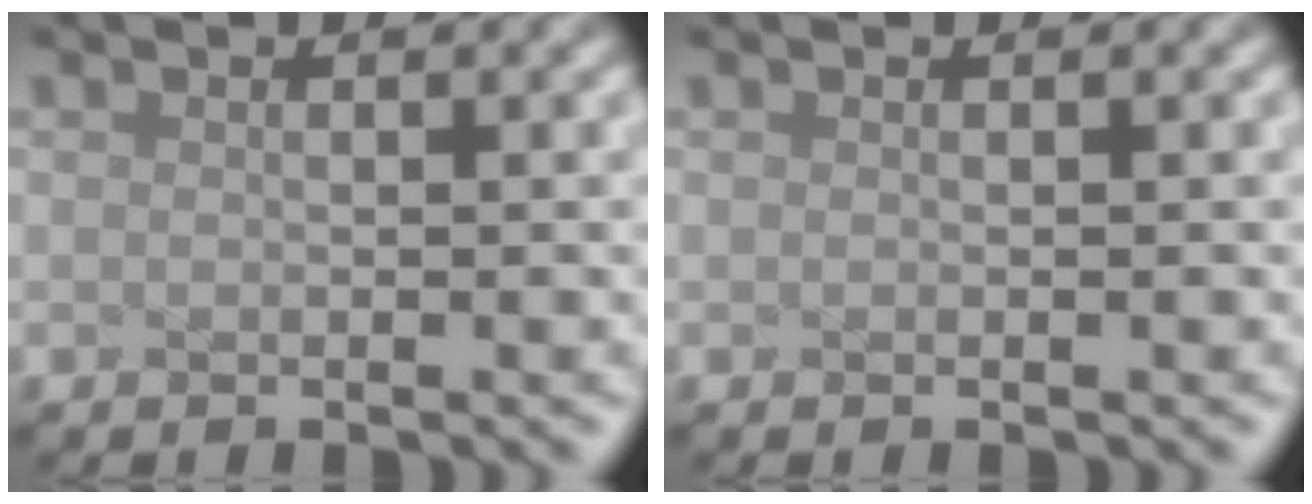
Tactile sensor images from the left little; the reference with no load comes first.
{"total": 0.0}